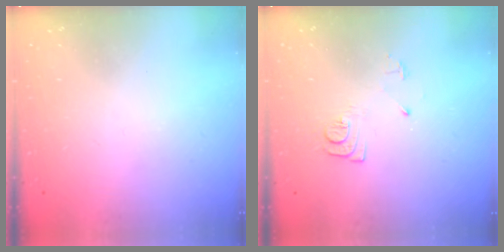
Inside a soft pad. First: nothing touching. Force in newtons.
{"total": 8.4, "press": 8.3, "slide": 0.8}